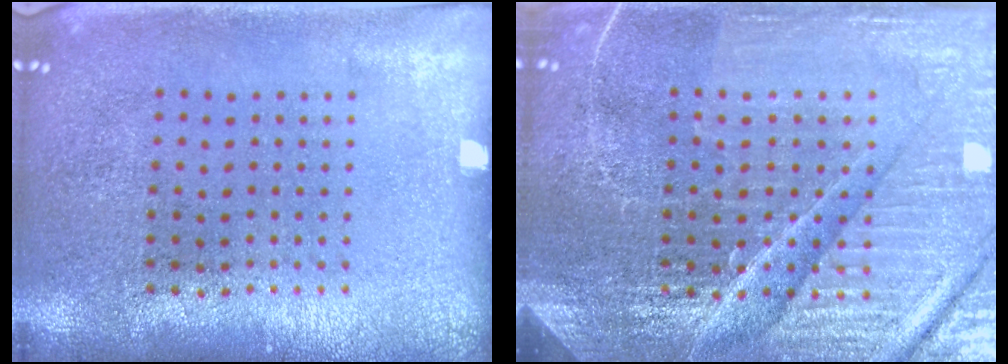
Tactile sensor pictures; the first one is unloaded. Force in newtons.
{"total": 5.8, "press": 5.3, "slide": 2.4}